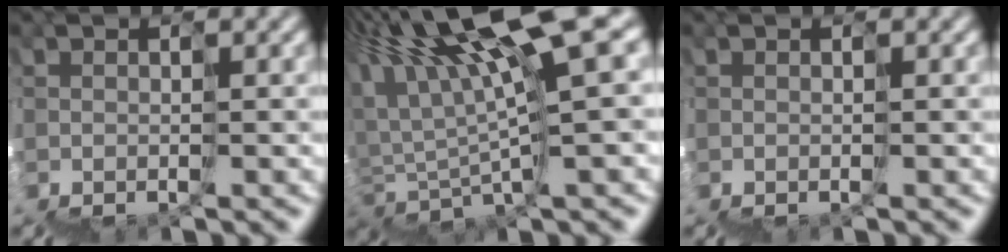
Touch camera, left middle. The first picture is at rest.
{"total": 9.8, "force": [6.8, -0.2, 7.1], "torque": [-0.133, 0.043, 0.119]}
{"total": 0.0}